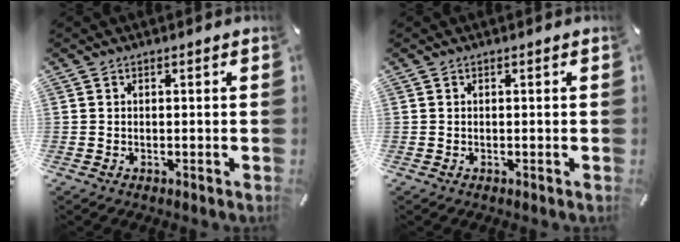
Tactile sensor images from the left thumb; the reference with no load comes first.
{"total": 0.0}